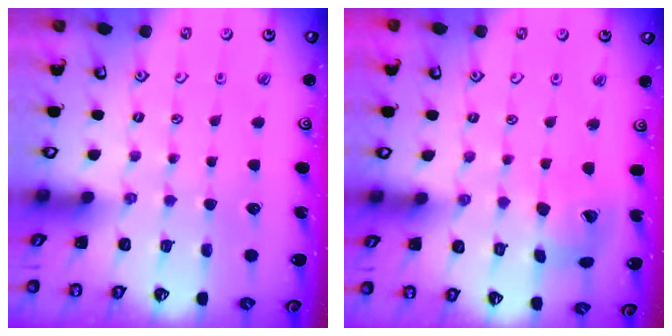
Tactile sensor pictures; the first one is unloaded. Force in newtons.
{"total": 11.2, "press": 11.1, "slide": 1.5}